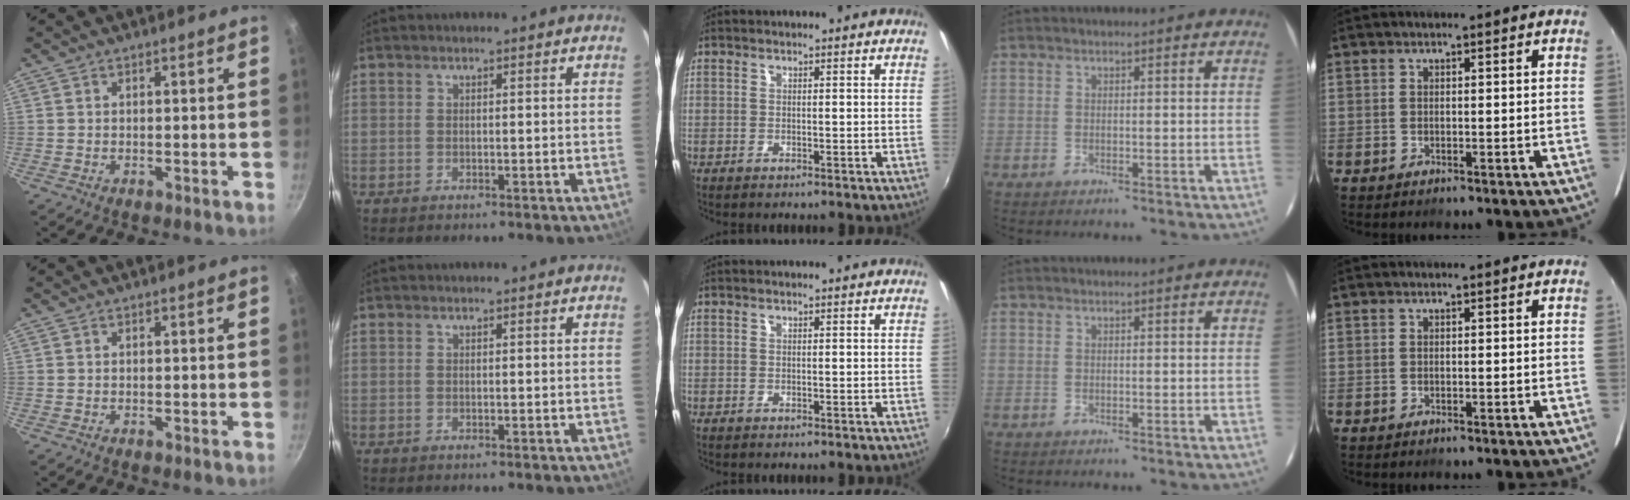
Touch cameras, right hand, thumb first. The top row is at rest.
{}